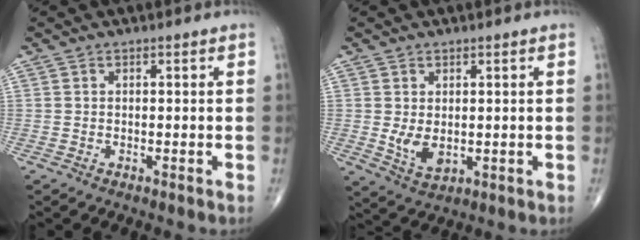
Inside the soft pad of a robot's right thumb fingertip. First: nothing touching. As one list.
[{"total": 4.9, "force": [0.2, 3.1, 3.9], "torque": [-0.062, -0.014, 0.016]}]